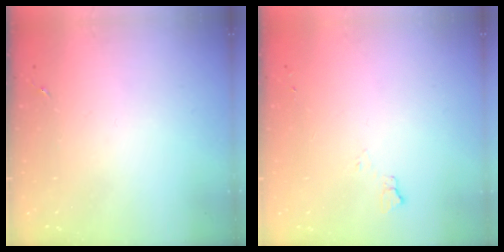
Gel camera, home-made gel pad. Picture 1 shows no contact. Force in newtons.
{"total": 4.6, "press": 4.5, "slide": 0.6}